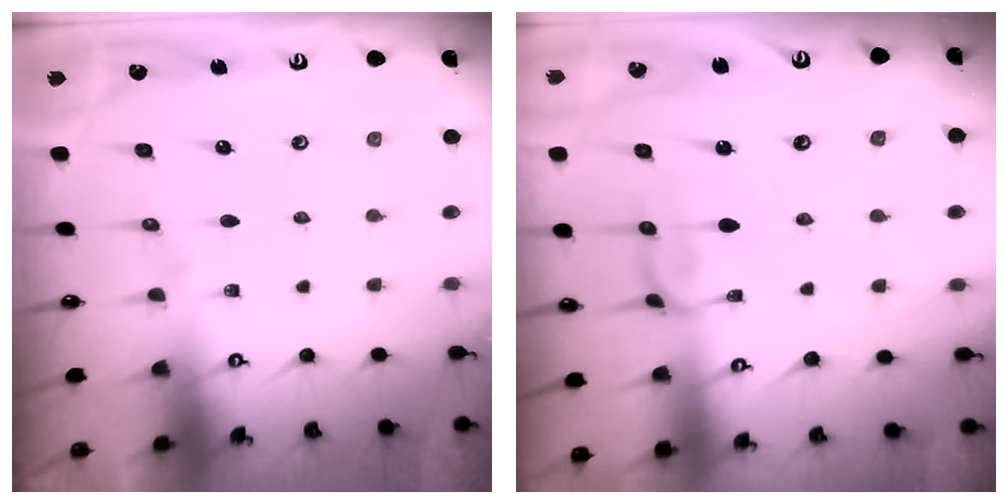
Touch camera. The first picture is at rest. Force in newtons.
{"total": 1.4, "press": 1.3, "slide": 0.4}